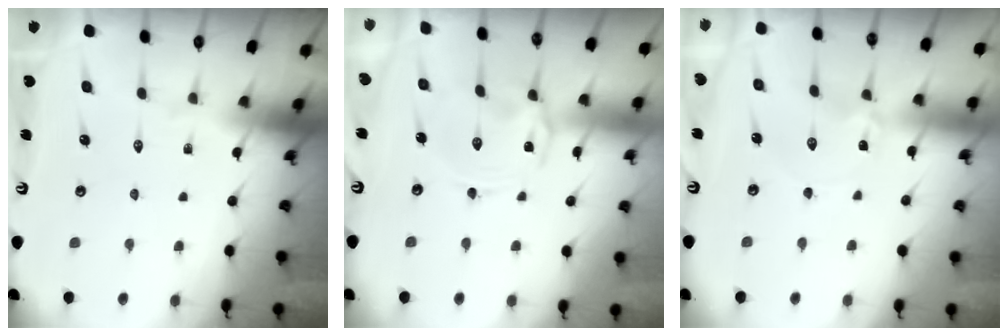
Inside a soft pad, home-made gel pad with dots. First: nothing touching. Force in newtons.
{"total": 1.7, "press": 1.6, "slide": 0.5}
{"total": 0.9, "press": 0.9, "slide": 0.2}